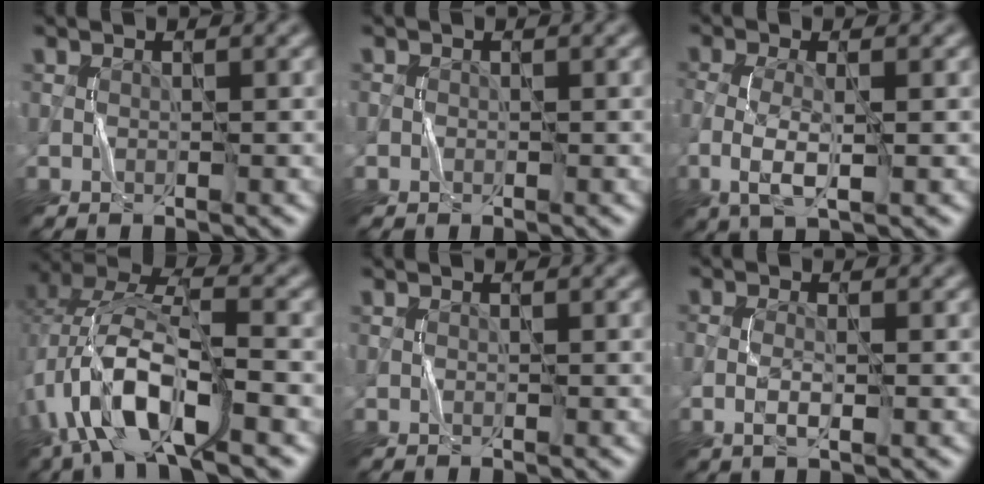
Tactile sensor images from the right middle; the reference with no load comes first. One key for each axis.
{"total": 0.6, "fx": -0.2, "fy": 0.6, "fz": 0.0, "tx": 0.004, "ty": -0.003, "tz": -0.006}
{"total": 3.7, "fx": -0.9, "fy": 1.2, "fz": 3.4, "tx": -0.083, "ty": -0.004, "tz": -0.023}
{"total": 11.2, "fx": -4.7, "fy": 3.8, "fz": 9.4, "tx": -0.194, "ty": 0.018, "tz": -0.090}
{"total": 0.0}
{"total": 1.8, "fx": -0.5, "fy": 0.5, "fz": 1.7, "tx": -0.039, "ty": 0.000, "tz": -0.016}